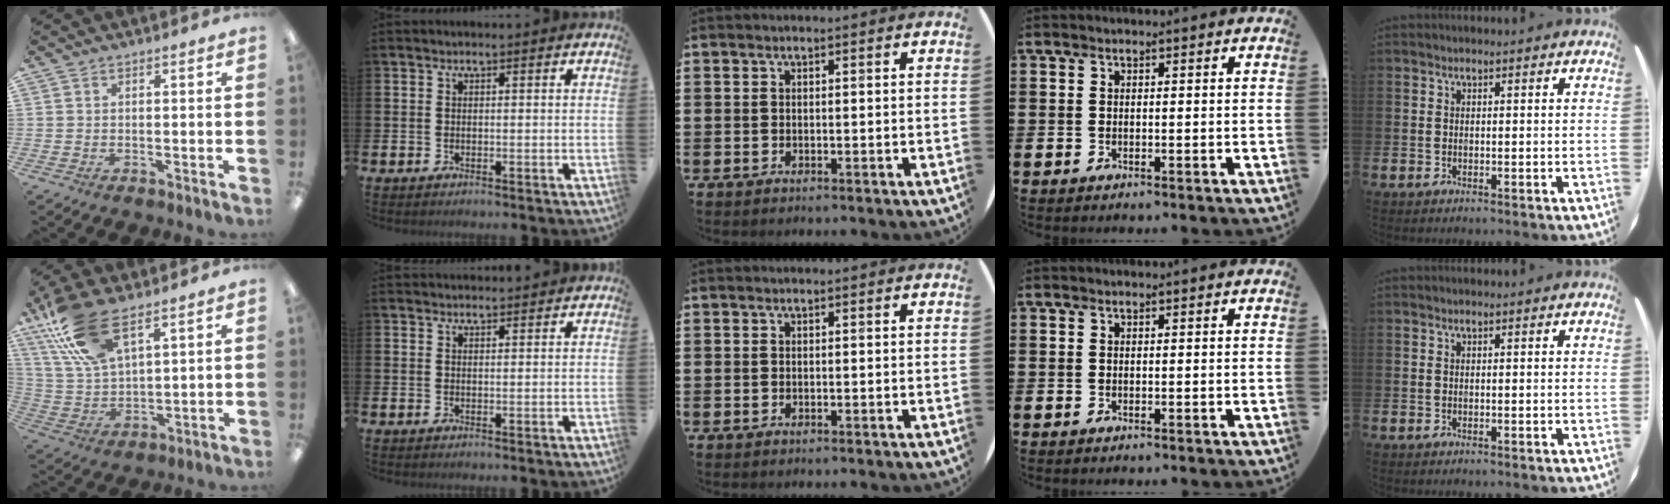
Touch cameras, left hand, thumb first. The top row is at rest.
{"thumb": {"total": 17.5, "force": [10.7, 7.5, 11.6], "torque": [-0.261, -0.032, 0.191]}, "index": {"total": 1.5, "force": [1.5, 0.2, 0.0], "torque": [0.009, -0.007, 0.025]}}